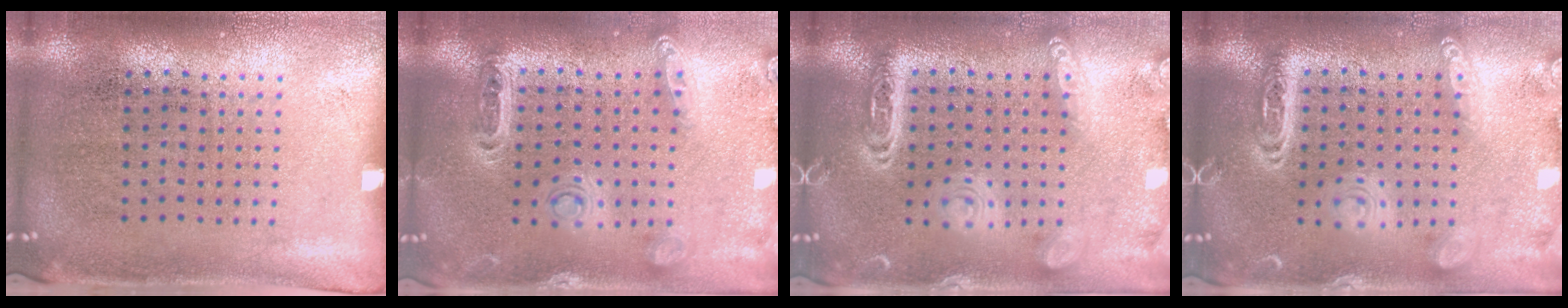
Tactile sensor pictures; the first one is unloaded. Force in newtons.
{"total": 1.3, "press": 1.3, "slide": 0.3}
{"total": 2.7, "press": 2.7, "slide": 0.2}
{"total": 2.7, "press": 2.7, "slide": 0.2}